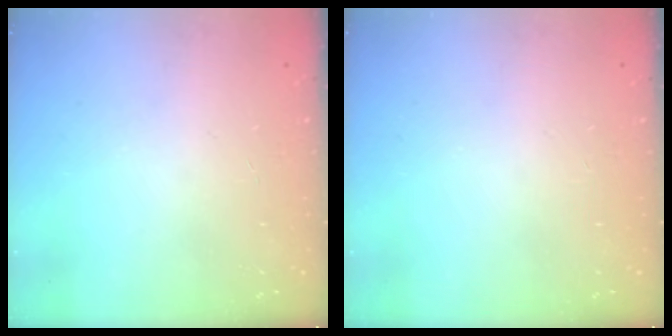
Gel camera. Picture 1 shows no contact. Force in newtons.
{"total": 0.0}